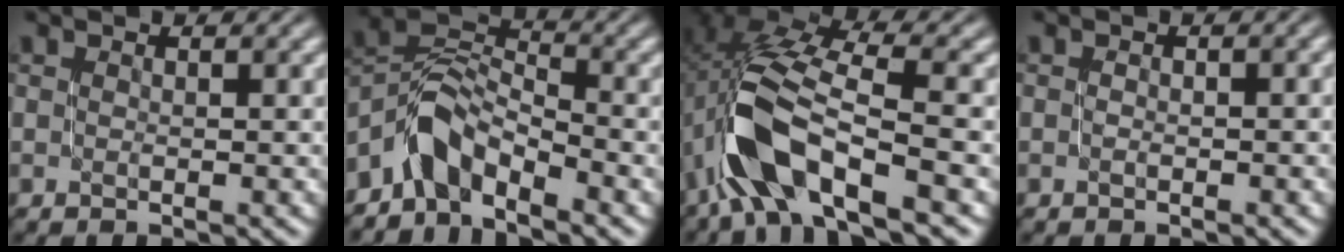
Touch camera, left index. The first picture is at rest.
{"total": 4.4, "force": [-3.4, 1.9, 1.9], "torque": [-0.030, 0.016, -0.075]}
{"total": 9.5, "force": [-3.5, 4.1, 7.9], "torque": [-0.170, 0.017, -0.076]}
{"total": 0.6, "force": [-0.3, 0.2, 0.5], "torque": [-0.007, -0.001, -0.006]}